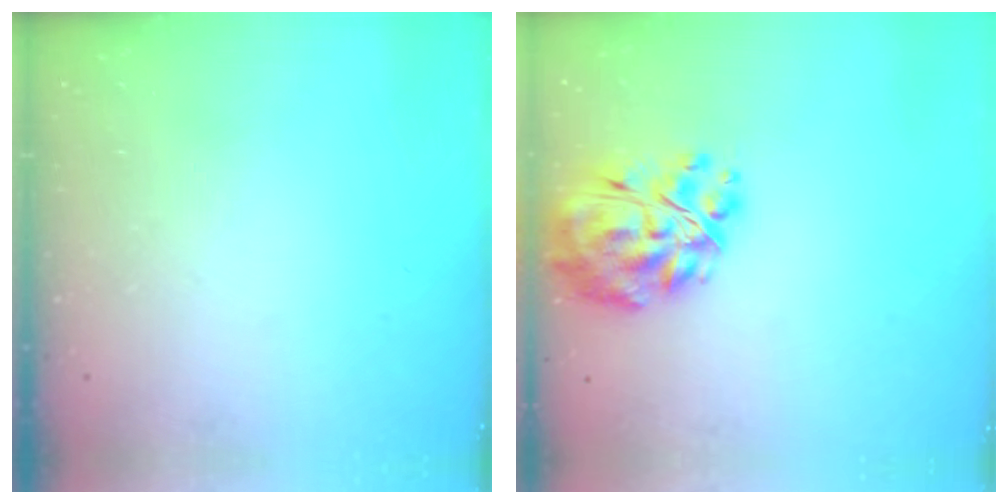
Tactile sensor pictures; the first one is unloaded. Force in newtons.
{"total": 16.7, "press": 15.6, "slide": 5.9}